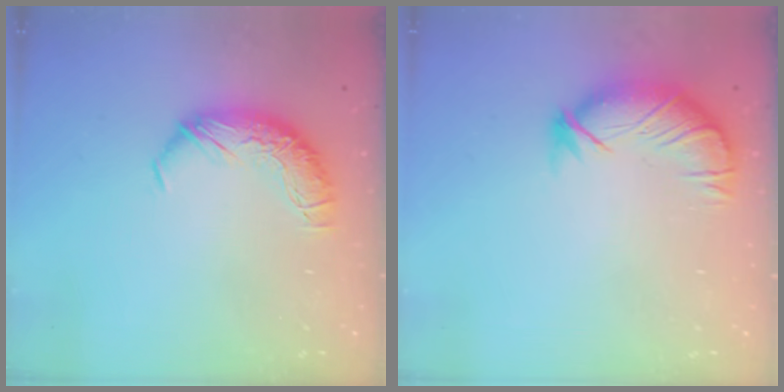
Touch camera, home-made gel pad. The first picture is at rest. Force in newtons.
{"total": 3.8, "press": 3.2, "slide": 2.1}